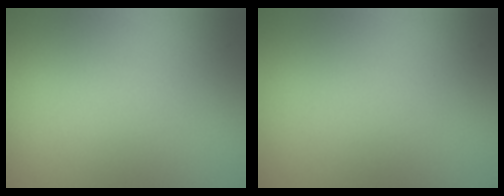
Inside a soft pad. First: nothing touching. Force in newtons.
{"total": 0.0}